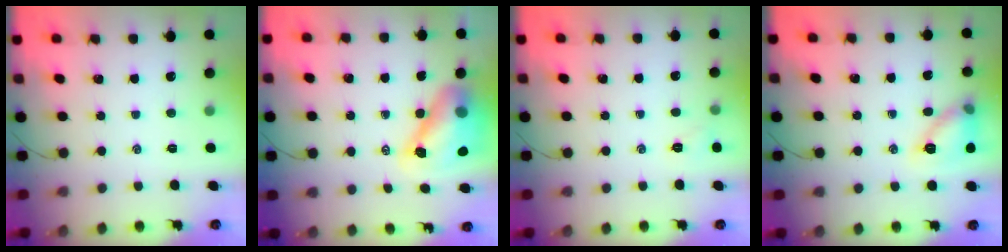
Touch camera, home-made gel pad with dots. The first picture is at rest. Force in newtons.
{"total": 14.1, "press": 13.4, "slide": 4.4}
{"total": 4.2, "press": 4.1, "slide": 1.2}
{"total": 11.9, "press": 11.9, "slide": 0.6}